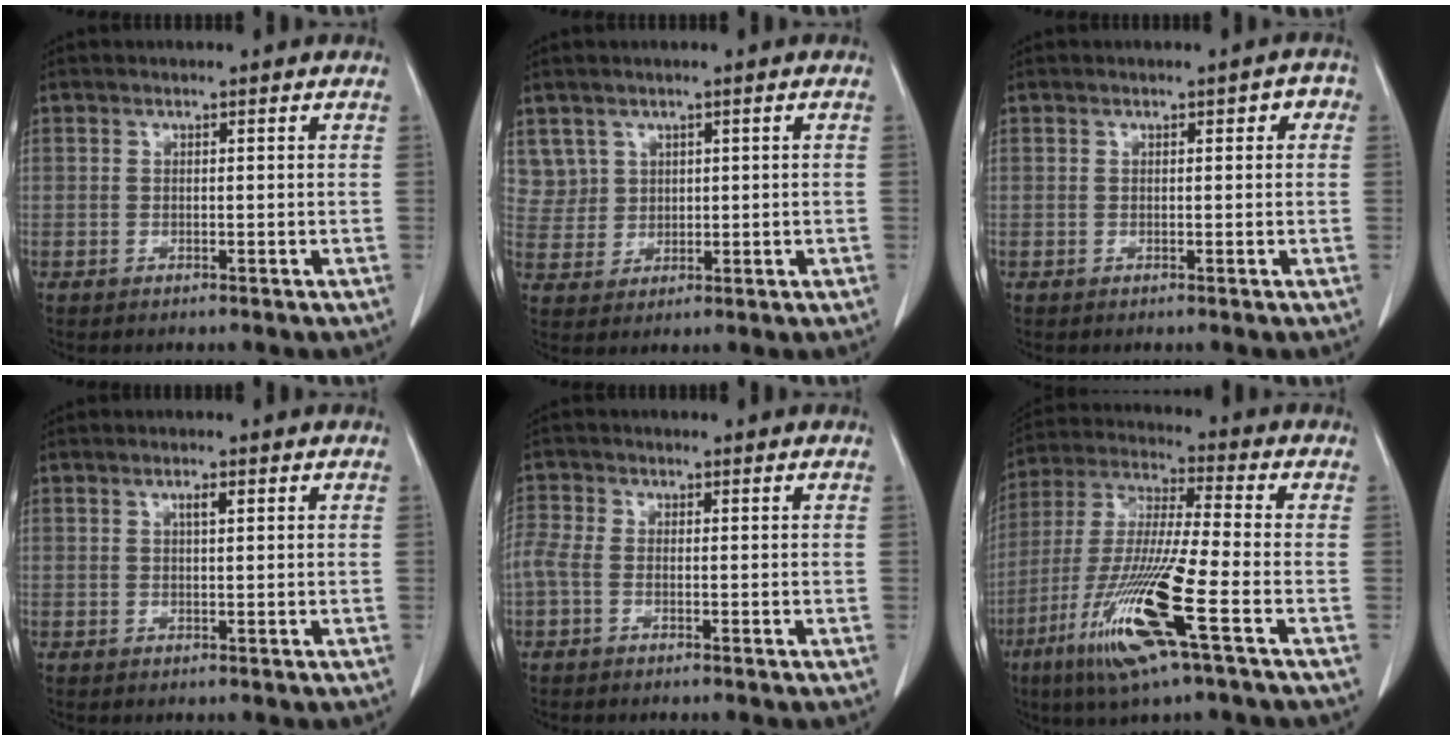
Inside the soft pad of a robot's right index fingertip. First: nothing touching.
{"total": 4.7, "force": [2.4, 4.0, -0.1], "torque": [0.007, 0.009, 0.054]}
{"total": 2.0, "force": [0.5, 1.1, 1.6], "torque": [-0.016, 0.019, 0.005]}
{"total": 1.4, "force": [0.6, 0.3, 1.2], "torque": [-0.021, 0.002, 0.009]}
{"total": 3.7, "force": [-0.8, 2.1, 2.9], "torque": [-0.090, 0.016, -0.019]}
{"total": 16.3, "force": [-7.1, 0.2, 14.7], "torque": [-0.312, -0.030, -0.138]}